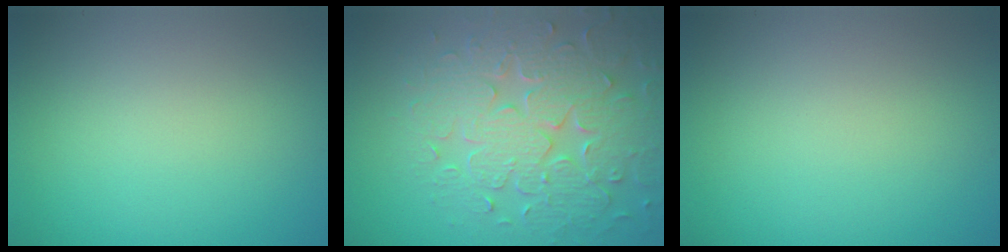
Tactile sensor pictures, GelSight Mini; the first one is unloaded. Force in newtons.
{"total": 8.0, "press": 6.2, "slide": 5.0}
{"total": 0.0}